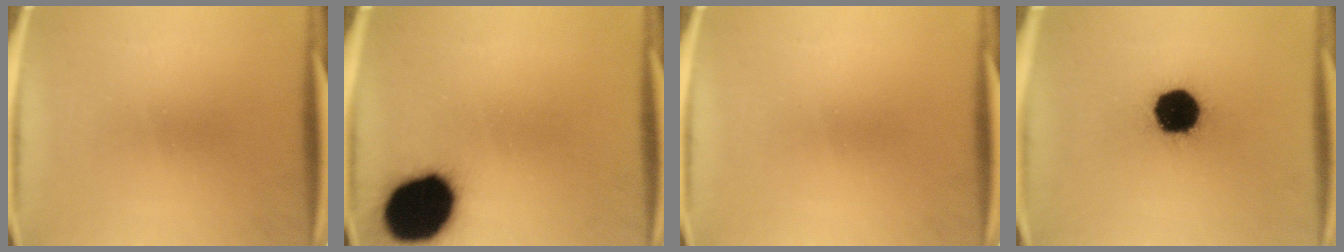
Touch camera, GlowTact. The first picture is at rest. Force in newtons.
{"total": 17.9}
{"total": 0.0}
{"total": 17.3}